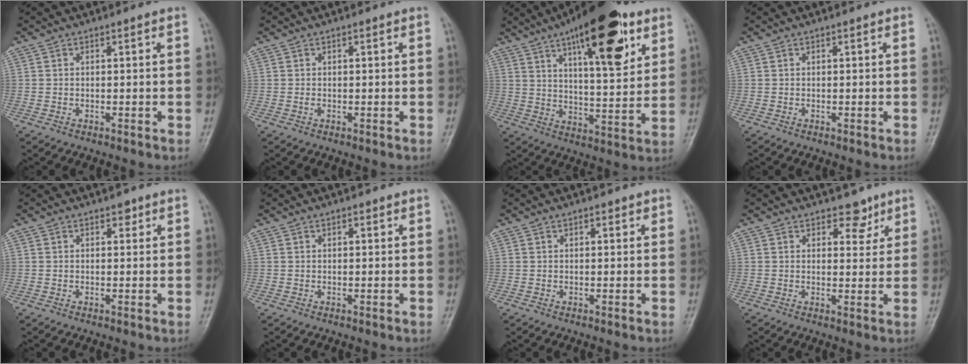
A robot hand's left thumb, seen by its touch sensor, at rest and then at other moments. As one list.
[{"total": 0.8, "force": [0.1, 0.5, 0.6], "torque": [-0.008, 0.001, 0.004]}, {"total": 20.8, "force": [10.9, 7.0, 16.3], "torque": [-0.219, -0.035, 0.166]}, {"total": 0.0}, {"total": 1.5, "force": [0.9, 0.9, 0.8], "torque": [-0.001, -0.002, 0.010]}, {"total": 1.0, "force": [0.6, 0.5, 0.6], "torque": [-0.007, -0.001, 0.007]}, {"total": 1.5, "force": [0.9, 0.8, 0.9], "torque": [-0.006, -0.002, 0.009]}, {"total": 4.3, "force": [3.0, 2.5, 1.8], "torque": [0.004, -0.017, 0.042]}]